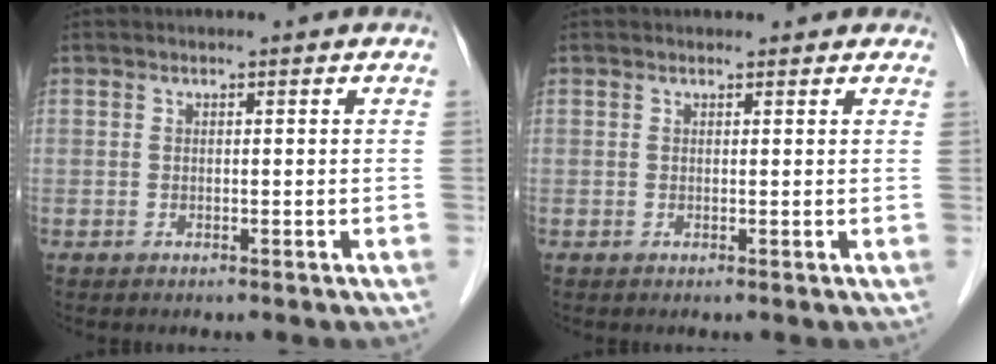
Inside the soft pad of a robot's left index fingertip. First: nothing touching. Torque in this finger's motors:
{"motor_torque": [0.07, -0.29, -0.03, 0.01]}